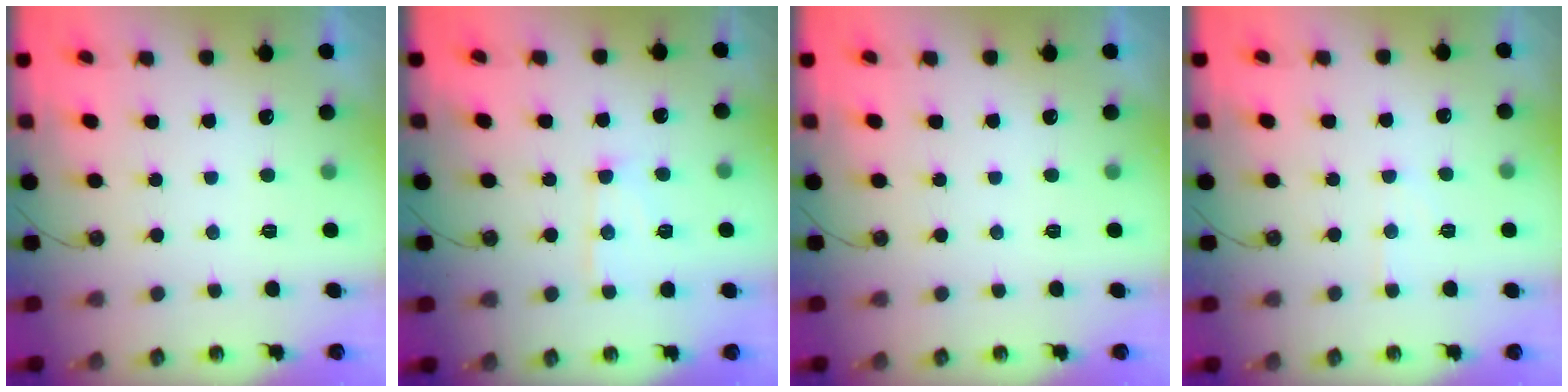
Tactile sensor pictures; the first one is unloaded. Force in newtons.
{"total": 9.1, "press": 9.1, "slide": 0.7}
{"total": 0.0}
{"total": 4.7, "press": 4.6, "slide": 0.6}